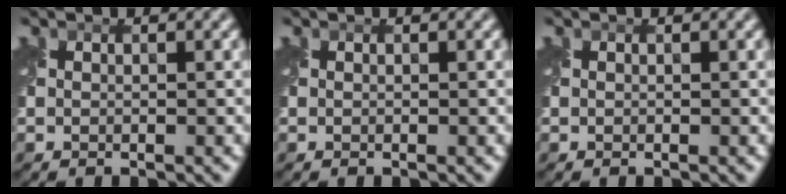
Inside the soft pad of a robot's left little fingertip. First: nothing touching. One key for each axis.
{"total": 0.0}
{"total": 0.0}